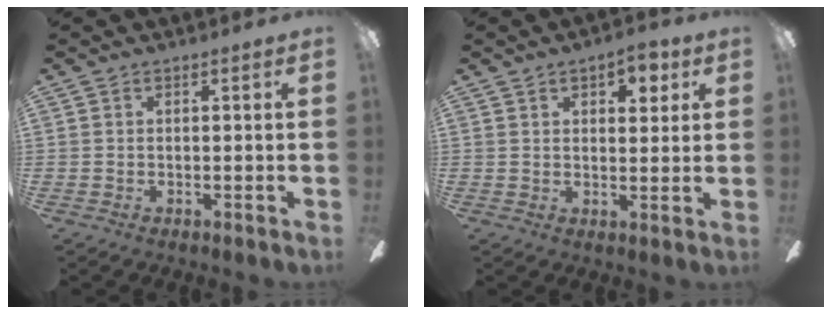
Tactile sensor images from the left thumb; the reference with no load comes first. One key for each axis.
{"total": 5.1, "fx": 2.8, "fy": 2.7, "fz": 3.2, "tx": -0.028, "ty": -0.006, "tz": 0.043}